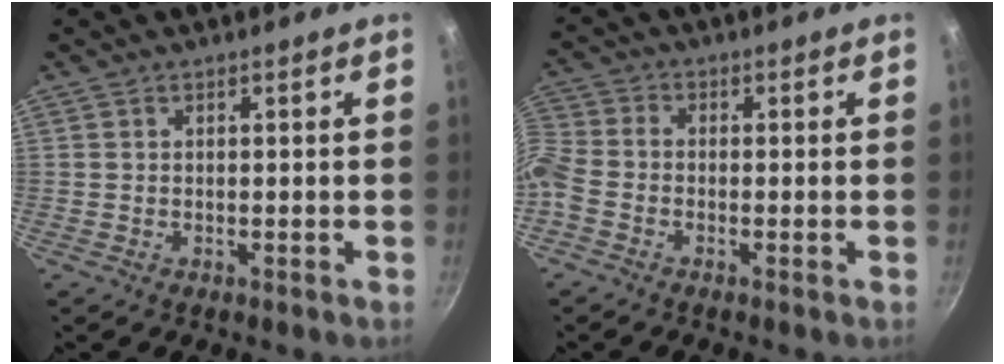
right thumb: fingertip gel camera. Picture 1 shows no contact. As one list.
[{"total": 7.1, "force": [-3.2, 4.8, 4.1], "torque": [-0.103, 0.026, -0.087]}]